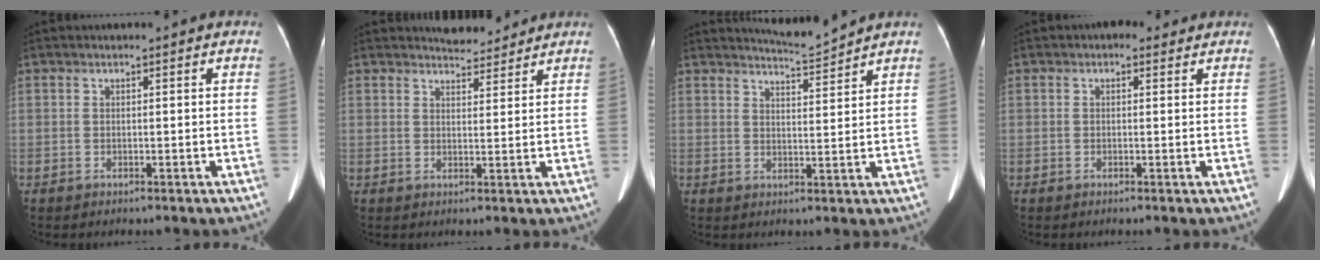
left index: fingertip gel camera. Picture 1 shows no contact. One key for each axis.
{"total": 4.1, "fx": 4.0, "fy": 1.0, "fz": 0.4, "tx": -0.009, "ty": 0.005, "tz": 0.057}
{"total": 4.4, "fx": 4.2, "fy": -1.0, "fz": 0.0, "tx": -0.009, "ty": -0.014, "tz": 0.072}
{"total": 1.9, "fx": 1.1, "fy": 1.4, "fz": 0.8, "tx": -0.013, "ty": 0.019, "tz": 0.012}